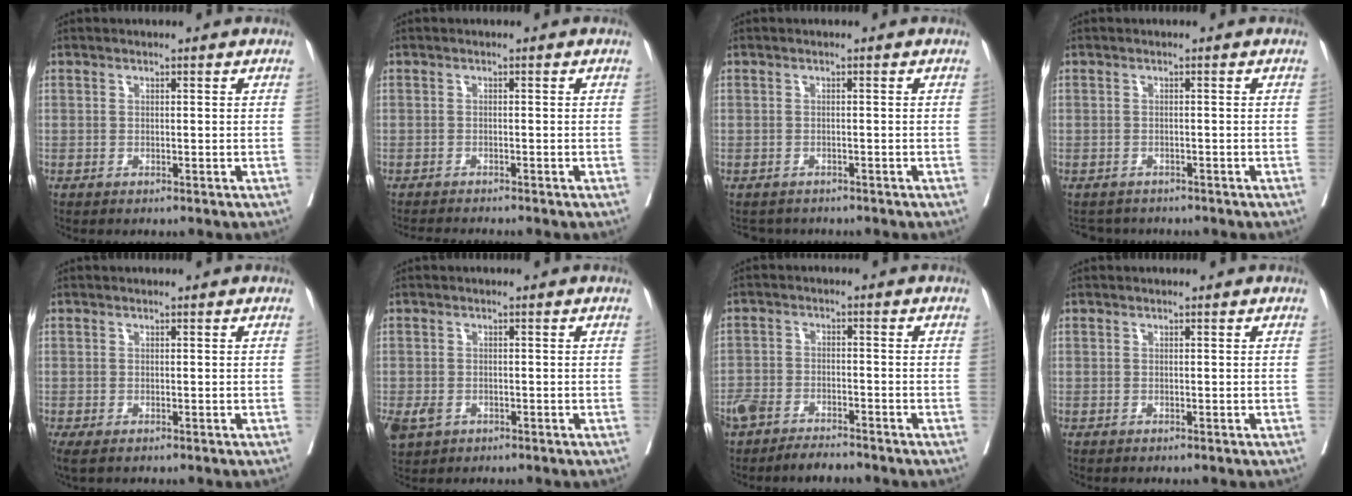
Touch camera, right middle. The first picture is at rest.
{"total": 3.1, "force": [-3.0, -0.4, 0.7], "torque": [-0.008, -0.013, -0.049]}
{"total": 1.9, "force": [-1.7, 0.8, -0.3], "torque": [0.000, -0.003, -0.028]}
{"total": 3.1, "force": [-2.9, 1.1, -0.3], "torque": [0.005, -0.004, -0.044]}
{"total": 1.5, "force": [-1.0, 0.6, 1.1], "torque": [-0.022, -0.009, -0.015]}
{"total": 4.4, "force": [-2.1, 3.2, 2.2], "torque": [-0.048, -0.008, -0.029]}
{"total": 7.3, "force": [-6.3, 2.2, 2.9], "torque": [-0.055, -0.002, -0.107]}
{"total": 0.0}